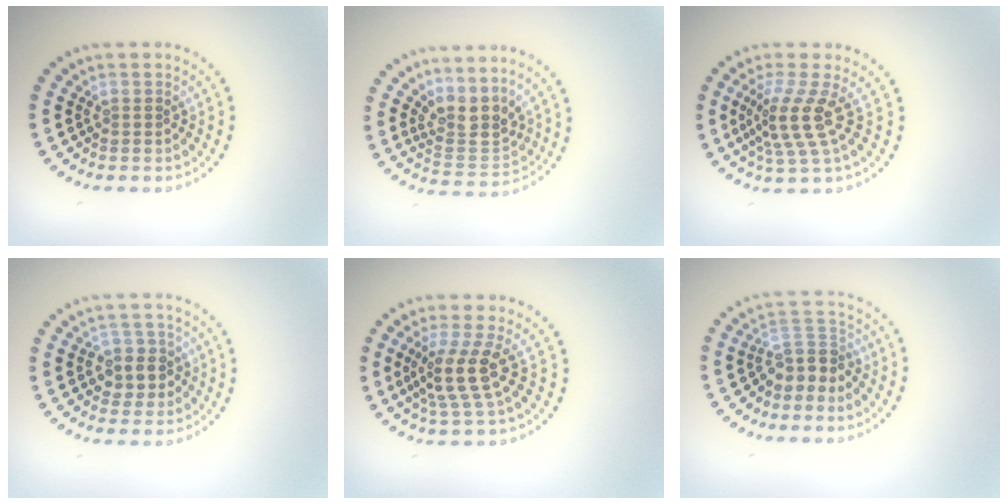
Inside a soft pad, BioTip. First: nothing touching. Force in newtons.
{"total": 3.3, "press": 2.5, "slide": 2.1}
{"total": 3.8, "press": 2.9, "slide": 2.6}
{"total": 2.8, "press": 2.7, "slide": 0.8}
{"total": 3.9, "press": 2.9, "slide": 2.6}
{"total": 3.1, "press": 2.4, "slide": 1.9}